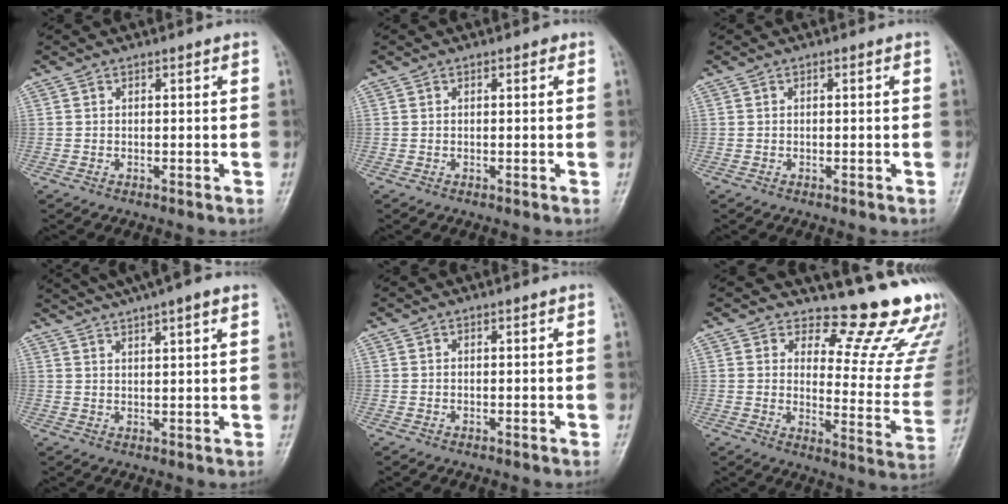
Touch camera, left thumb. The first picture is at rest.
{"total": 0.8, "force": [0.4, 0.4, 0.5], "torque": [-0.004, -0.001, 0.001]}
{"total": 0.0}
{"total": 10.9, "force": [8.2, 1.7, 7.0], "torque": [-0.102, 0.013, 0.117]}
{"total": 0.0}
{"total": 16.7, "force": [15.2, 4.1, 5.7], "torque": [-0.025, -0.172, 0.173]}